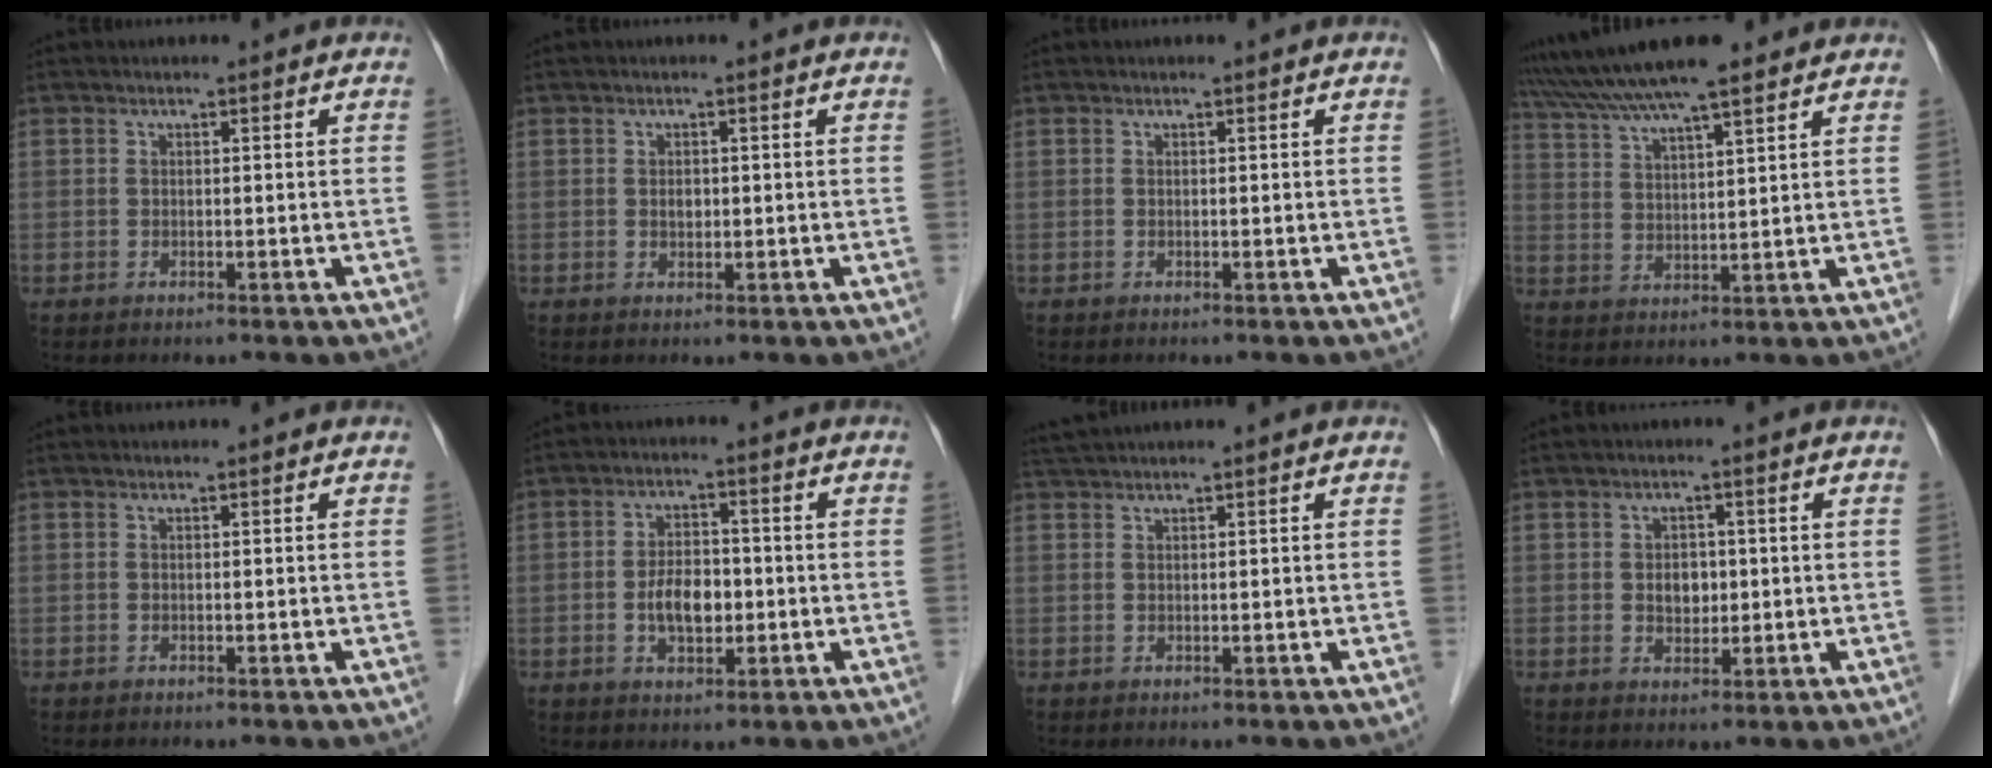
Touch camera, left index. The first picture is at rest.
{"total": 1.1, "force": [-0.1, 0.8, 0.8], "torque": [-0.013, -0.002, 0.000]}
{"total": 0.0}
{"total": 14.1, "force": [12.0, 1.2, 7.3], "torque": [-0.136, 0.036, 0.200]}
{"total": 0.0}
{"total": 5.7, "force": [-1.2, 3.1, 4.6], "torque": [-0.089, 0.004, -0.019]}
{"total": 1.8, "force": [1.6, -0.4, 0.7], "torque": [-0.016, 0.017, 0.038]}
{"total": 3.0, "force": [0.0, 2.3, 2.0], "torque": [-0.032, 0.003, 0.005]}